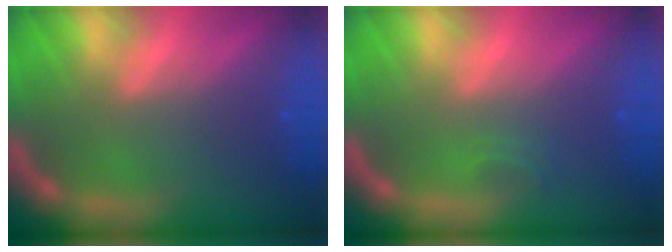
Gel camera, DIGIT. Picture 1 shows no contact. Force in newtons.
{"total": 0.9}